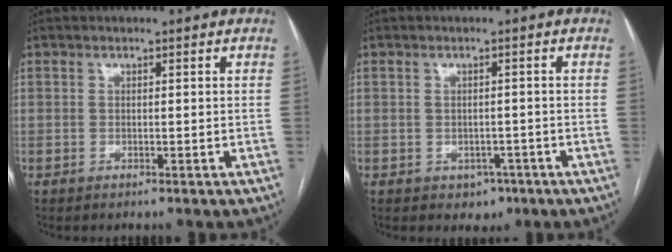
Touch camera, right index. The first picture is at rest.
{"total": 2.7, "force": [-1.3, 2.1, 1.1], "torque": [-0.007, 0.005, -0.008]}